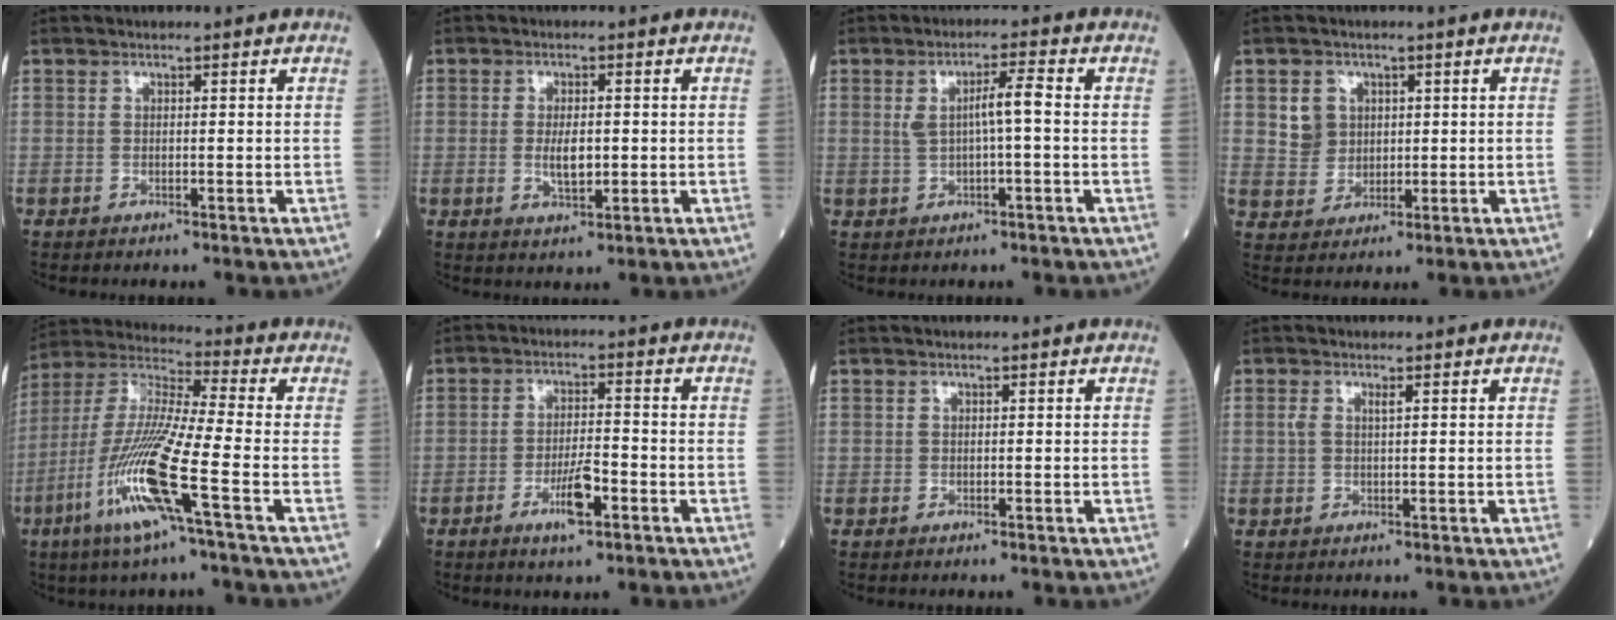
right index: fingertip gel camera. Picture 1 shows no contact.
{"total": 3.8, "force": [-0.2, 1.4, 3.5], "torque": [-0.061, -0.004, -0.001]}
{"total": 4.6, "force": [0.3, 0.4, 4.6], "torque": [-0.085, 0.010, 0.009]}
{"total": 4.4, "force": [1.2, 4.1, 0.9], "torque": [-0.017, 0.015, 0.024]}
{"total": 15.7, "force": [-6.2, -0.1, 14.4], "torque": [-0.307, -0.020, -0.128]}
{"total": 5.5, "force": [-2.6, 1.0, 4.7], "torque": [-0.088, -0.002, -0.046]}
{"total": 0.0}
{"total": 1.7, "force": [0.6, 0.5, 1.5], "torque": [-0.041, 0.011, 0.014]}